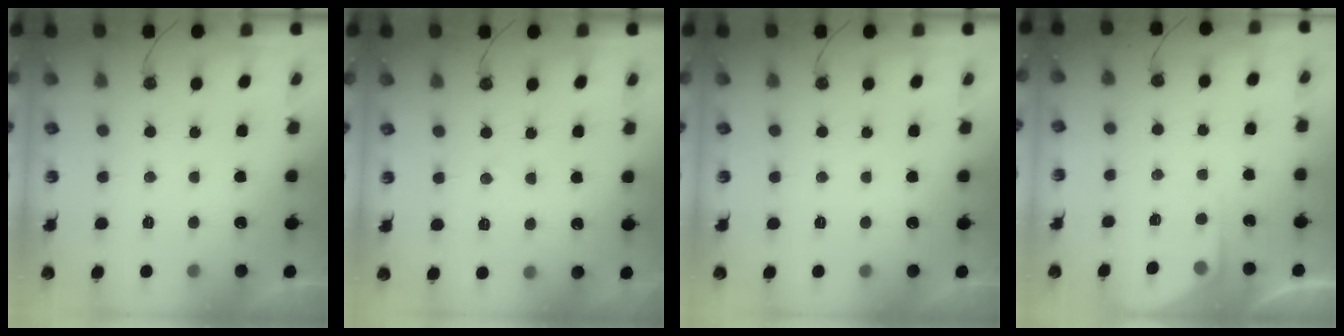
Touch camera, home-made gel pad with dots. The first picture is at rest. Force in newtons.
{"total": 5.0, "press": 5.0, "slide": 0.7}
{"total": 0.0}
{"total": 3.3, "press": 3.3, "slide": 0.4}